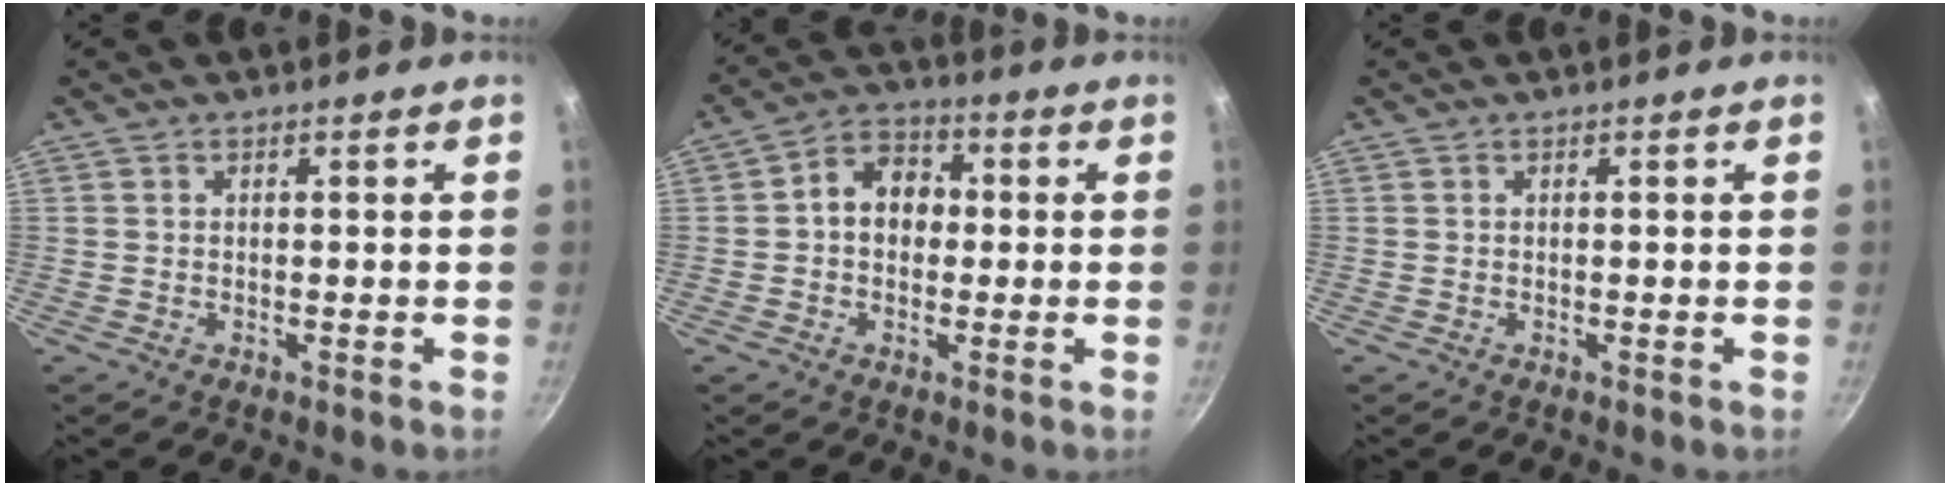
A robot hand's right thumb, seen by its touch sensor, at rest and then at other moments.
{"total": 7.9, "force": [0.2, 6.2, 4.8], "torque": [-0.040, 0.020, -0.011]}
{"total": 0.0}